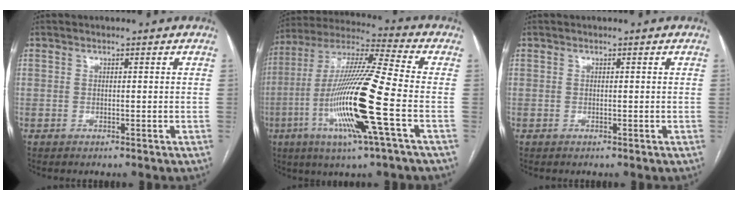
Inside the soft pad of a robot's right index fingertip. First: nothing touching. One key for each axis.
{"total": 18.9, "fx": -5.2, "fy": 0.0, "fz": 18.1, "tx": -0.365, "ty": -0.016, "tz": -0.106}
{"total": 0.0}